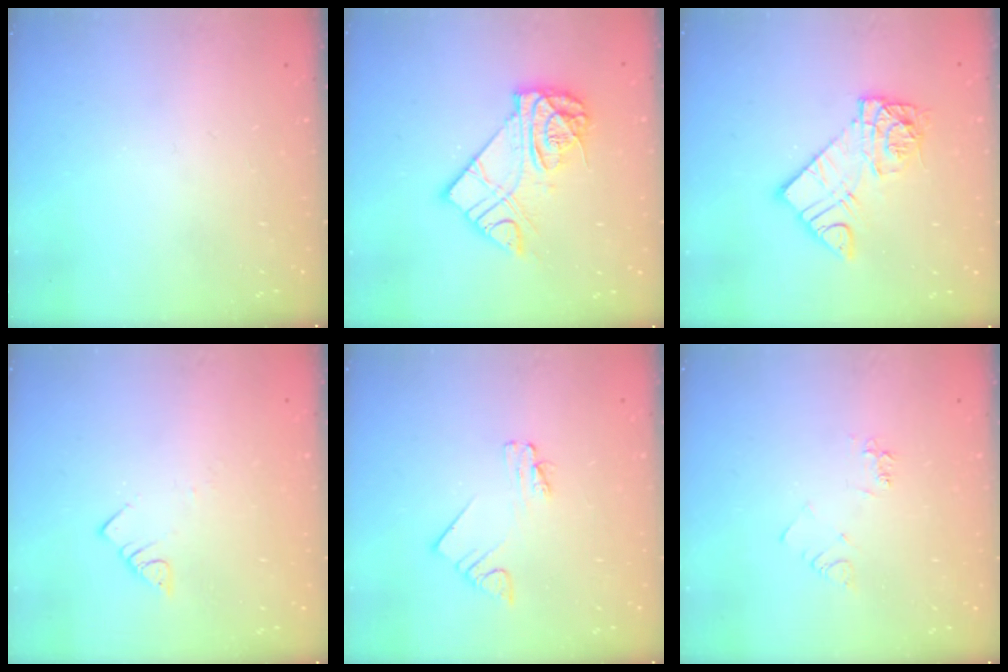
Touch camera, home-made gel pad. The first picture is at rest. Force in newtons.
{"total": 13.6, "press": 13.6, "slide": 1.1}
{"total": 11.0, "press": 10.9, "slide": 1.0}
{"total": 2.8, "press": 2.8, "slide": 0.2}
{"total": 1.9, "press": 1.9, "slide": 0.1}
{"total": 4.6, "press": 4.6, "slide": 0.5}